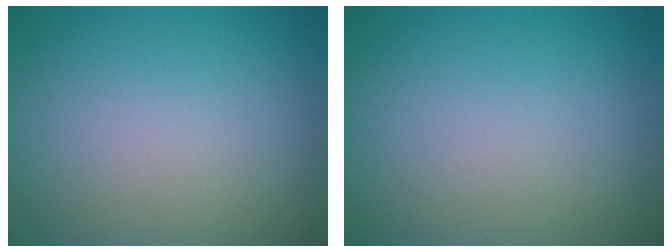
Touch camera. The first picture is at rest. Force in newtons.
{"total": 0.0}